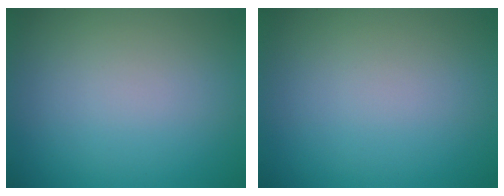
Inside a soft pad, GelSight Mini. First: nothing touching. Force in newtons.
{"total": 0.0}